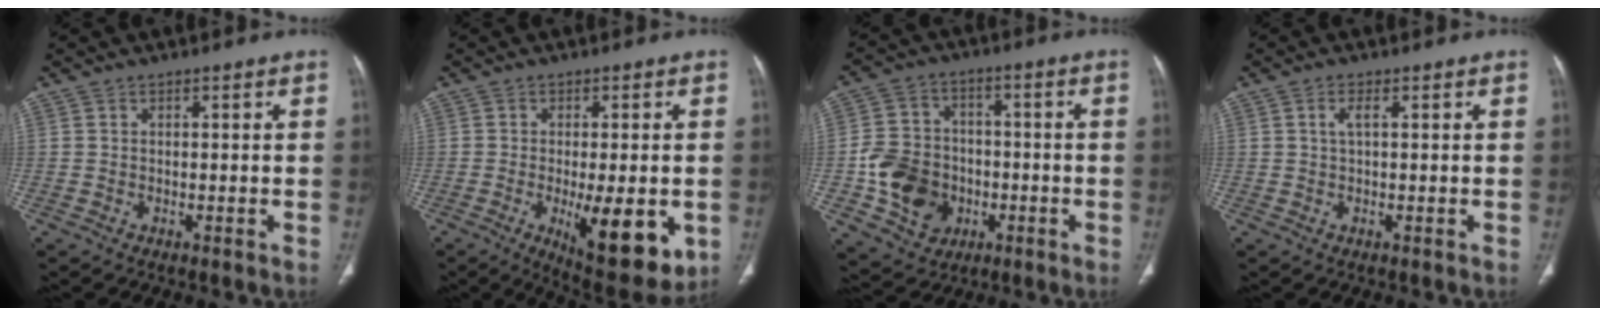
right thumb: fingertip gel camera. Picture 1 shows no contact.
{"total": 14.4, "force": [-3.7, 5.2, 12.8], "torque": [-0.167, -0.023, -0.039]}
{"total": 13.1, "force": [-3.2, 10.9, 6.4], "torque": [-0.080, 0.018, -0.051]}
{"total": 2.0, "force": [0.5, 0.6, 1.8], "torque": [-0.045, 0.004, 0.009]}